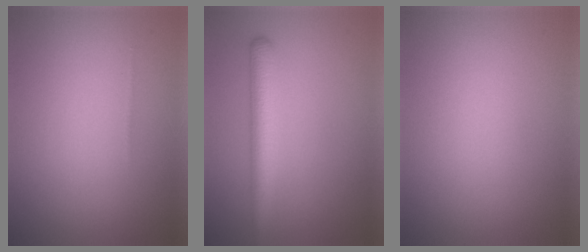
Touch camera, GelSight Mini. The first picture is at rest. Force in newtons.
{"total": 3.6, "press": 3.6, "slide": 0.2}
{"total": 0.0}